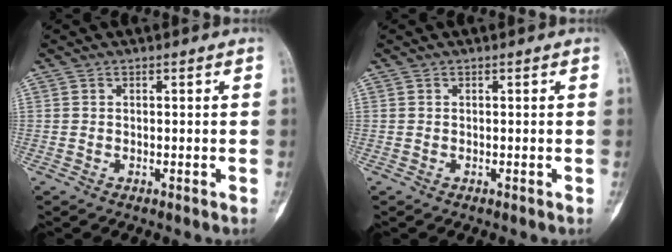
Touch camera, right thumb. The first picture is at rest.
{"total": 0.0}